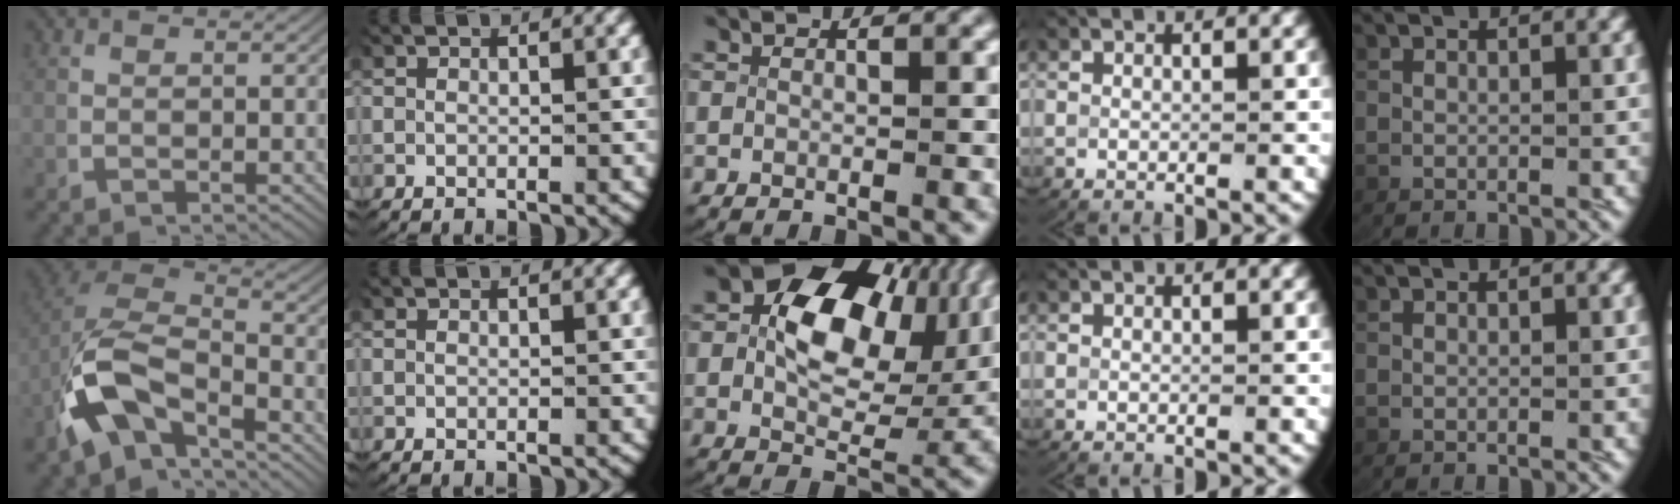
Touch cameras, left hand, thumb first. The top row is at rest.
{"thumb": {"total": 11.8, "force": [-1.9, 8.1, 8.2], "torque": [-0.189, -0.044, -0.025]}, "middle": {"total": 12.1, "force": [3.0, 7.4, 9.1], "torque": [-0.126, 0.020, 0.034]}}